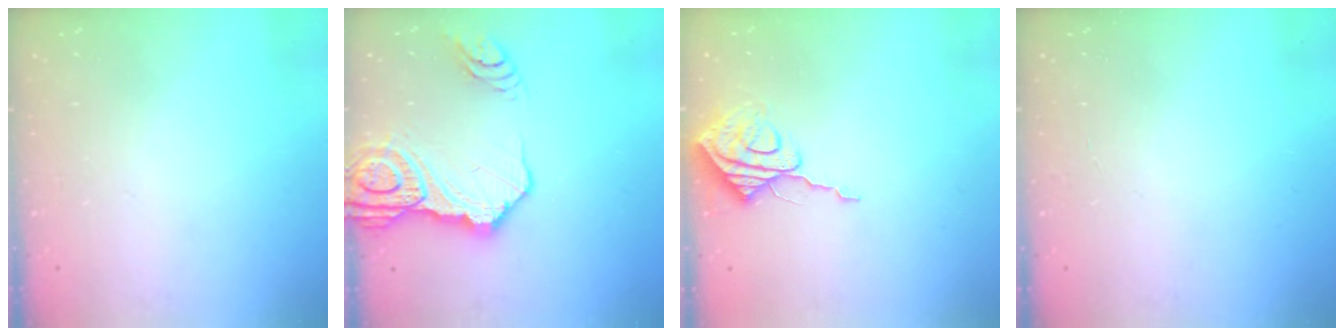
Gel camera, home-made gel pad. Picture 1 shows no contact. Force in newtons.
{"total": 18.6, "press": 18.4, "slide": 2.0}
{"total": 8.5, "press": 8.4, "slide": 0.6}
{"total": 1.8, "press": 1.8, "slide": 0.1}